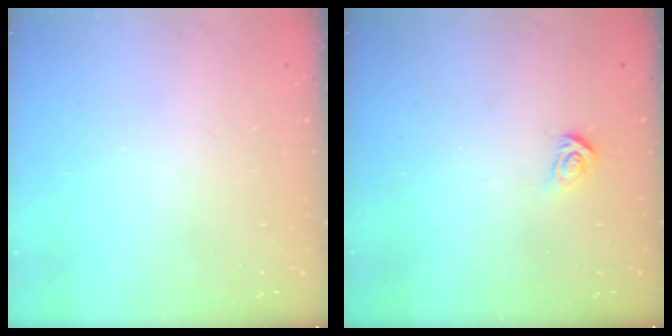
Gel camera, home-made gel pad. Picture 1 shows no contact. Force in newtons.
{"total": 3.0, "press": 3.0, "slide": 0.3}